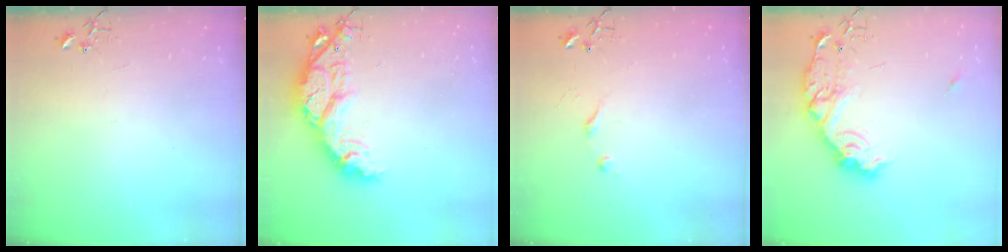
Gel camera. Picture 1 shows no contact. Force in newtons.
{"total": 17.4, "press": 17.4, "slide": 1.3}
{"total": 4.7, "press": 4.6, "slide": 0.5}
{"total": 17.6, "press": 17.6, "slide": 1.3}